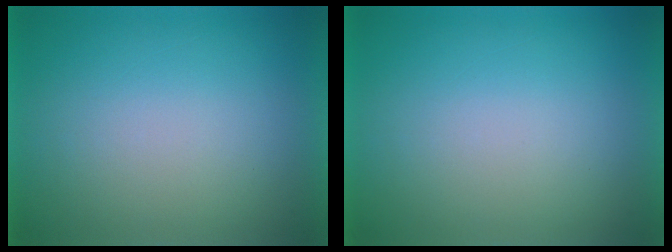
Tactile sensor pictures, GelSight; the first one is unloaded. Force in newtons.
{"total": 1.0}